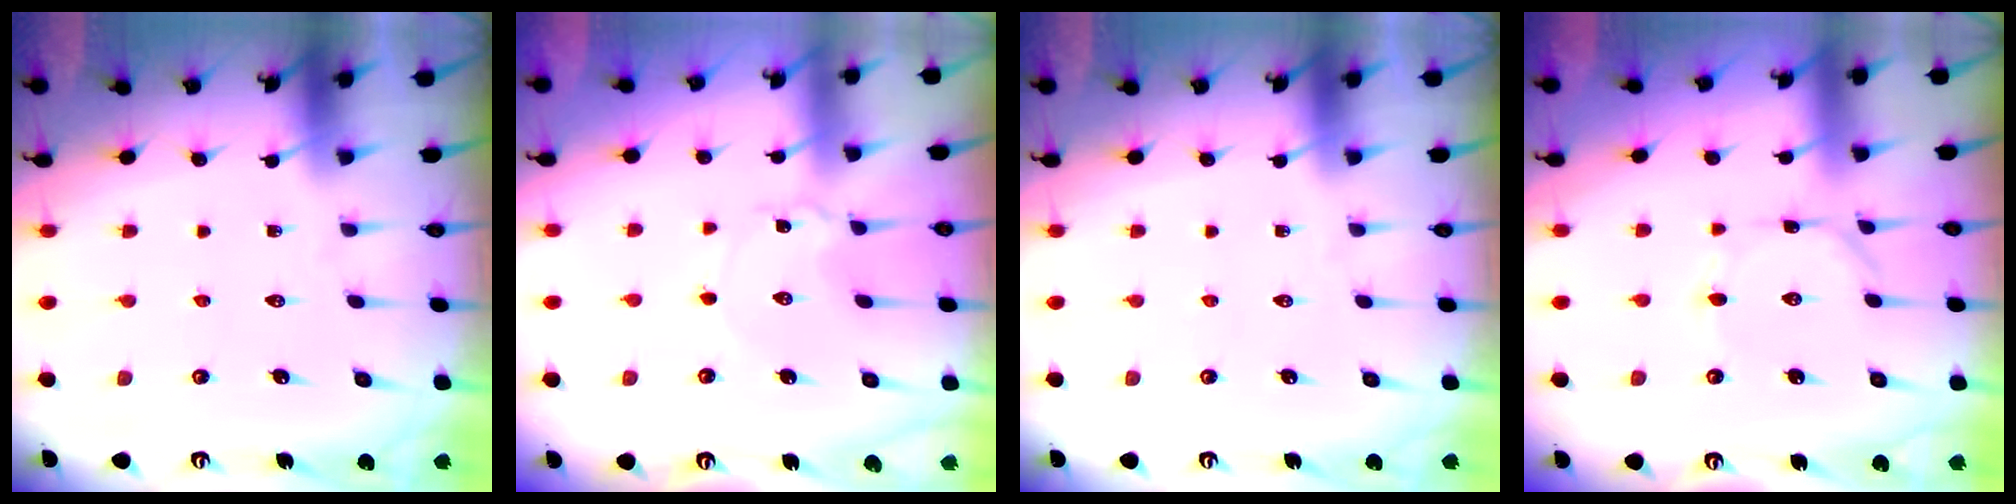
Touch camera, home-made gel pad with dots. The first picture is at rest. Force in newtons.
{"total": 2.6, "press": 2.6, "slide": 0.2}
{"total": 0.0}
{"total": 0.9, "press": 0.9, "slide": 0.0}